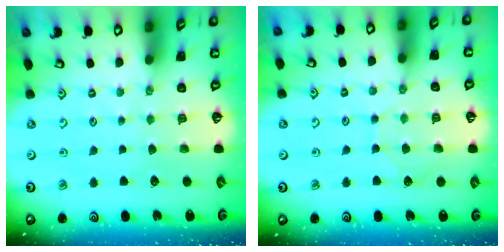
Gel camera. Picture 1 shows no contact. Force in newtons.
{"total": 5.1, "press": 5.1, "slide": 0.5}